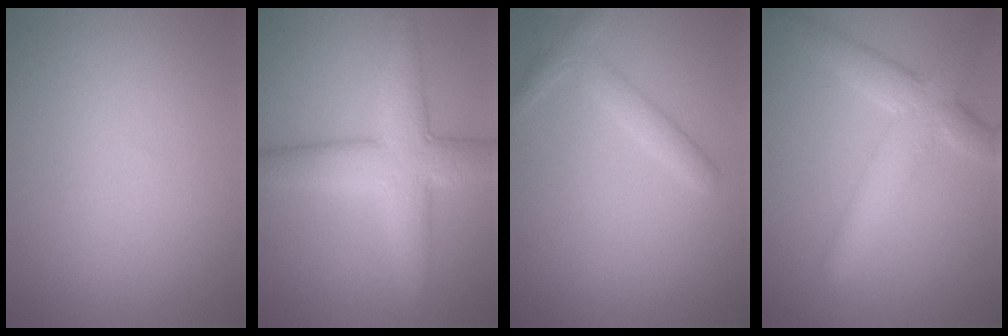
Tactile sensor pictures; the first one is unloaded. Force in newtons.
{"total": 6.7, "press": 6.7, "slide": 0.6}
{"total": 2.0, "press": 2.0, "slide": 0.1}
{"total": 5.0, "press": 5.0, "slide": 0.2}